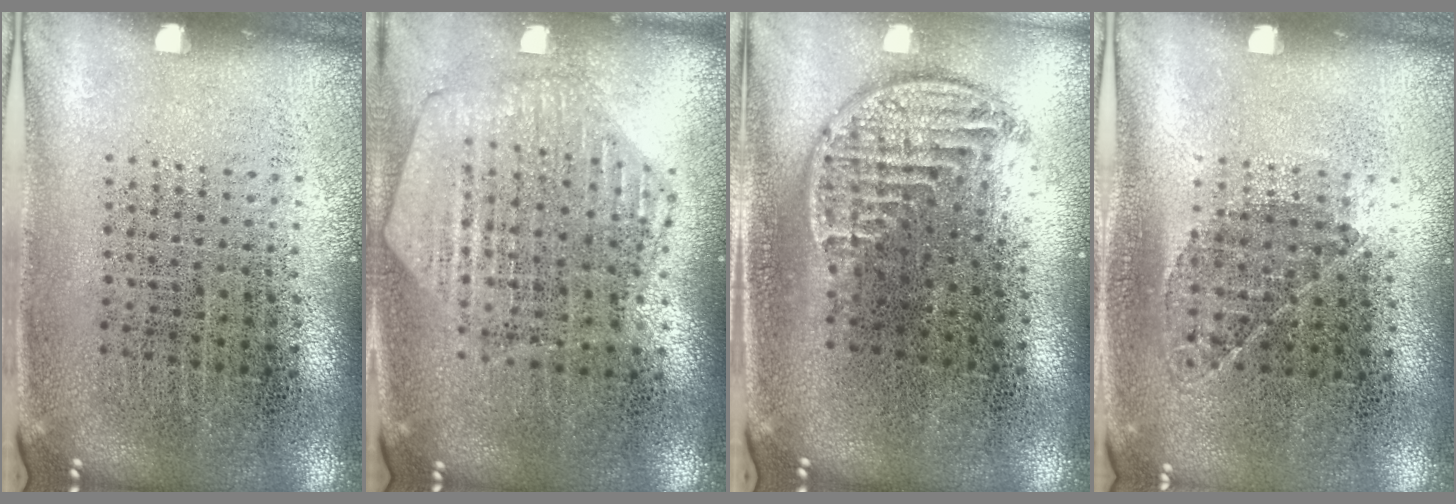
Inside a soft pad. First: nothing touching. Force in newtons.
{"total": 1.2, "press": 1.2, "slide": 0.2}
{"total": 1.3, "press": 1.1, "slide": 0.6}
{"total": 0.9, "press": 0.6, "slide": 0.7}